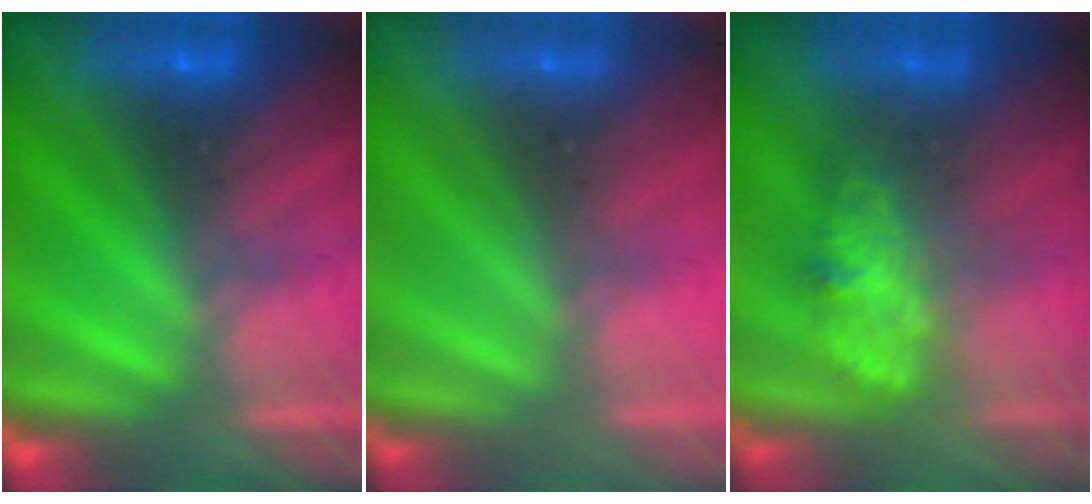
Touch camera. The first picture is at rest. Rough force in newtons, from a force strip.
{"total": 2.8}
{"total": 2.6}